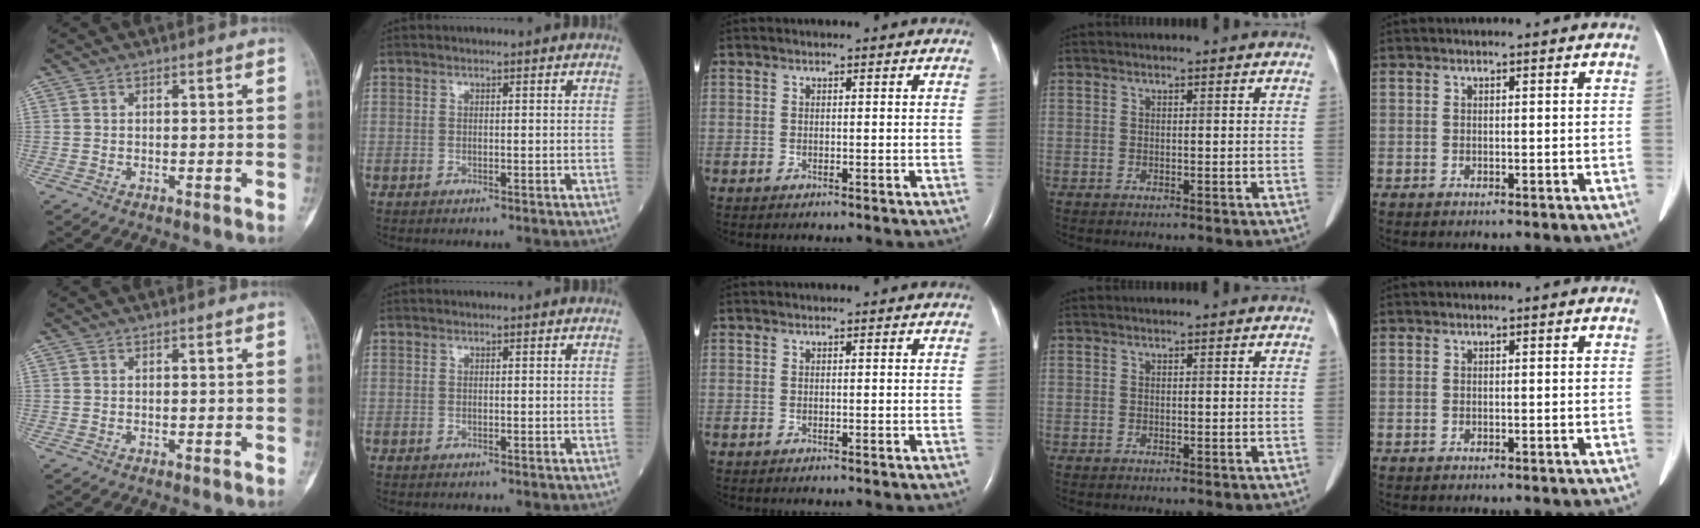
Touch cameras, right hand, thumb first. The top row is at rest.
{}